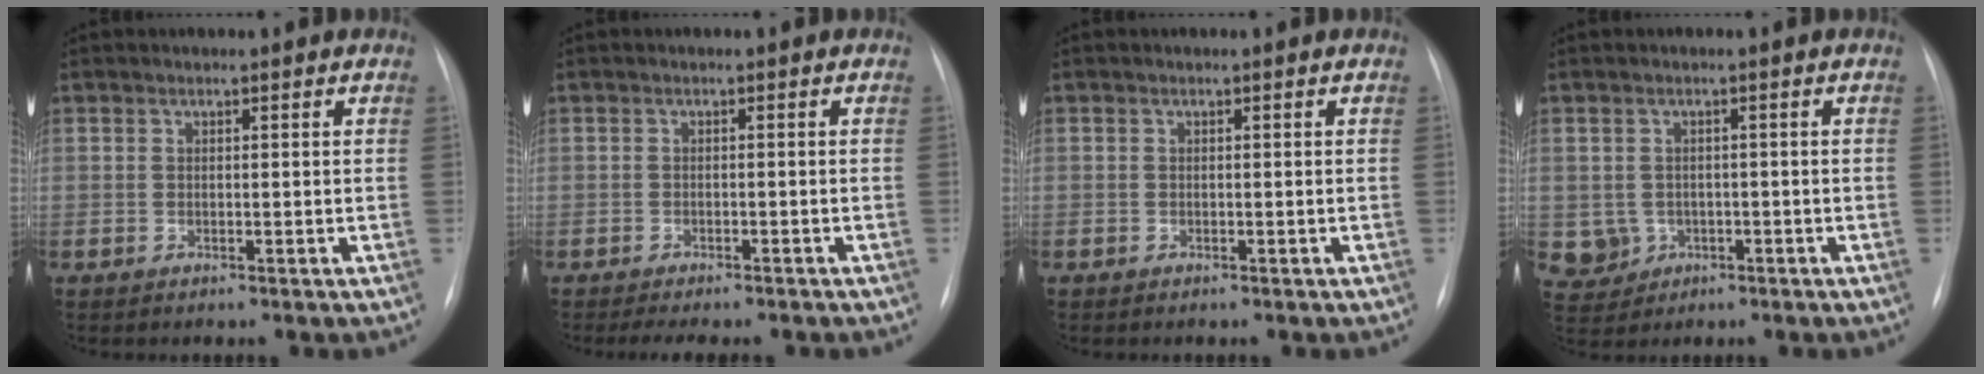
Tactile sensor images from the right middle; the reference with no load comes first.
{"total": 7.2, "force": [-6.2, 1.7, 3.3], "torque": [-0.042, -0.001, -0.079]}
{"total": 0.0}
{"total": 4.6, "force": [-1.0, 4.4, 0.7], "torque": [-0.011, 0.004, -0.008]}